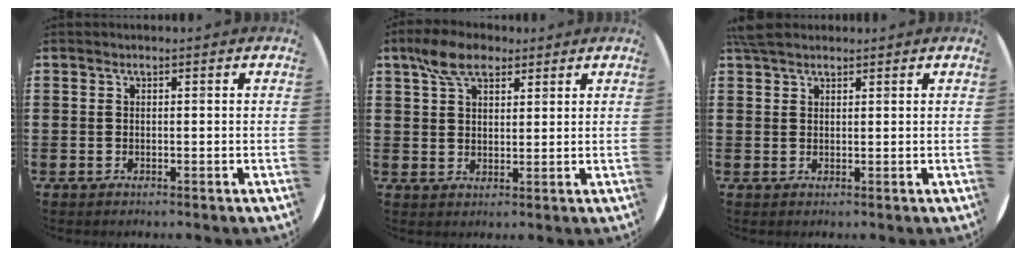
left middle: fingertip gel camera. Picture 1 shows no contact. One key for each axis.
{"total": 6.3, "fx": 4.5, "fy": 3.1, "fz": 3.2, "tx": -0.067, "ty": 0.004, "tz": 0.083}
{"total": 2.4, "fx": 2.1, "fy": 0.9, "fz": 1.0, "tx": -0.024, "ty": 0.008, "tz": 0.039}